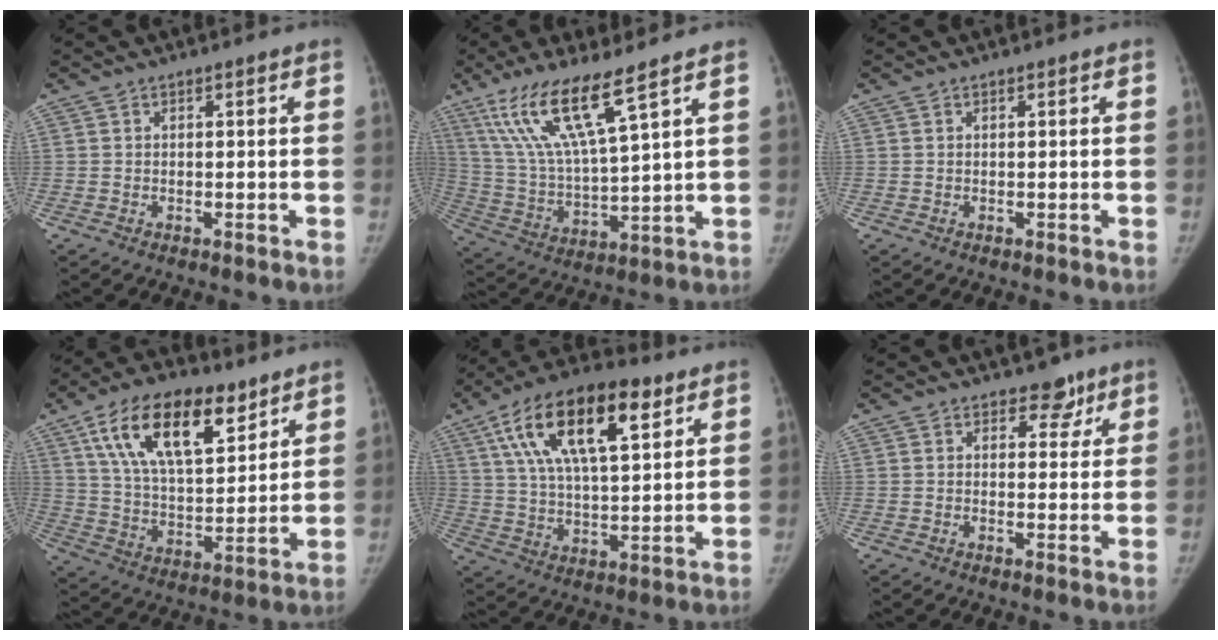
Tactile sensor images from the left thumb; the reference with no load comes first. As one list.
[{"total": 15.1, "force": [9.2, 2.1, 11.8], "torque": [-0.245, -0.043, 0.193]}, {"total": 0.0}, {"total": 19.9, "force": [10.6, 9.5, 13.9], "torque": [-0.206, -0.034, 0.191]}, {"total": 20.8, "force": [9.4, 8.8, 16.4], "torque": [-0.274, -0.008, 0.164]}, {"total": 4.1, "force": [2.7, 2.8, 1.3], "torque": [0.018, -0.013, 0.035]}]